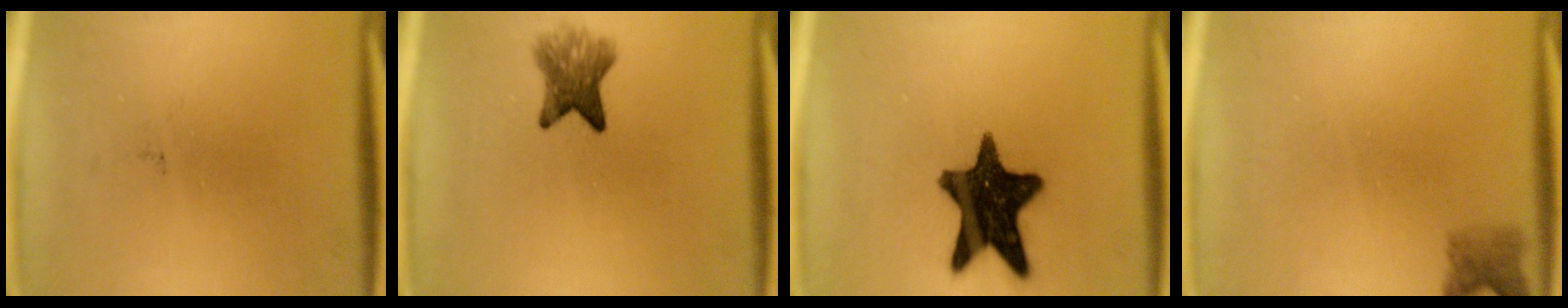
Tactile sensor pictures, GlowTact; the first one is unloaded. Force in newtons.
{"total": 5.0}
{"total": 15.6}
{"total": 2.3}